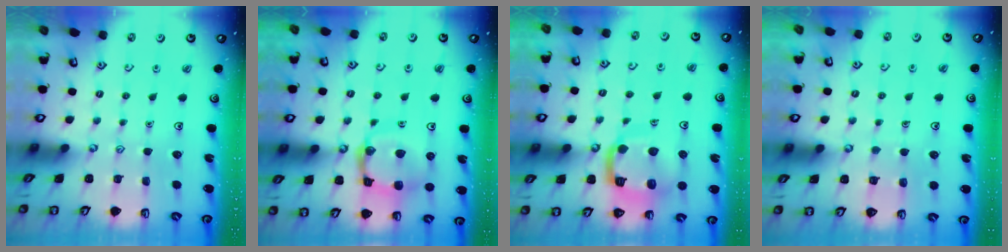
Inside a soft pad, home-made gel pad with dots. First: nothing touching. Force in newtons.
{"total": 13.5, "press": 13.5, "slide": 1.4}
{"total": 13.4, "press": 13.3, "slide": 1.6}
{"total": 3.6, "press": 3.6, "slide": 0.3}